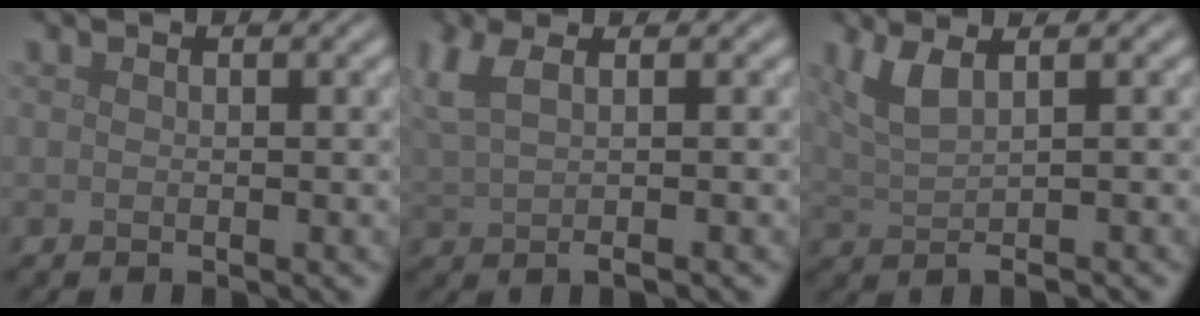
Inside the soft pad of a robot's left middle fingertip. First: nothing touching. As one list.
[{"total": 4.0, "force": [1.3, 1.4, 3.5], "torque": [-0.057, 0.006, 0.024]}, {"total": 3.2, "force": [1.0, 1.0, 2.9], "torque": [-0.048, 0.003, 0.019]}]